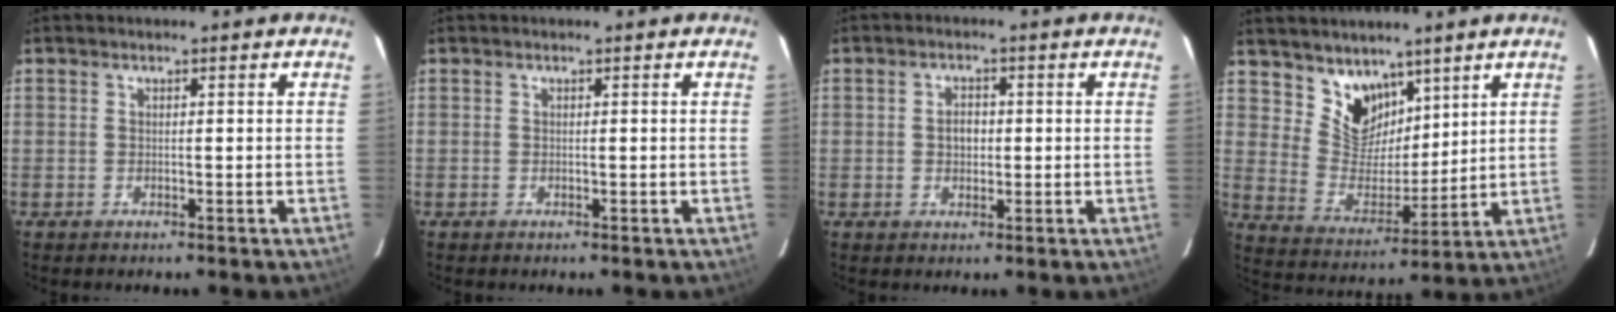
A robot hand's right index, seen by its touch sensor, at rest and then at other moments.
{"total": 0.0}
{"total": 2.9, "force": [0.0, 2.2, 1.9], "torque": [-0.031, 0.007, 0.000]}
{"total": 9.7, "force": [6.8, 6.2, 3.2], "torque": [-0.055, -0.006, 0.139]}